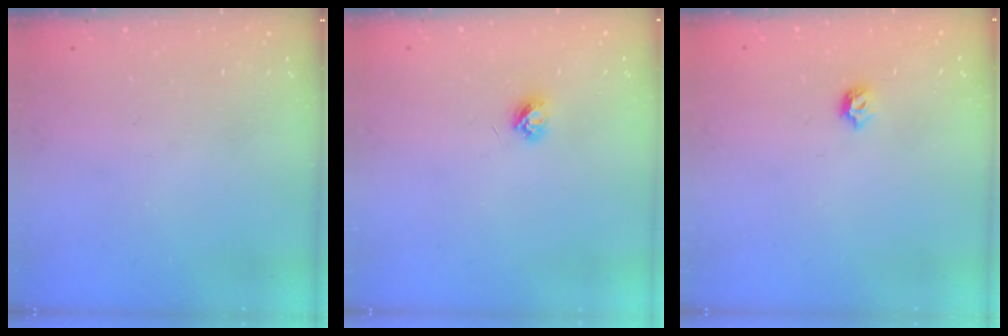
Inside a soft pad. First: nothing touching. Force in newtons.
{"total": 3.7, "press": 3.7, "slide": 0.4}
{"total": 4.8, "press": 4.7, "slide": 1.0}